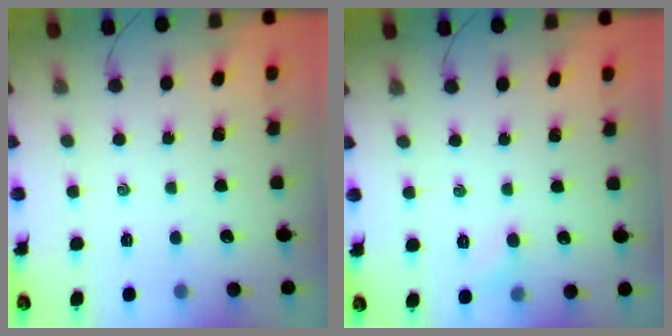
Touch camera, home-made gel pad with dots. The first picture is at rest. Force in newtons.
{"total": 3.8, "press": 3.6, "slide": 1.2}